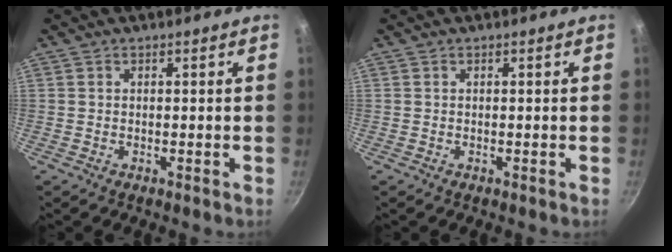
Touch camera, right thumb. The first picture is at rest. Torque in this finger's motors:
{"motor_torque": [0.00, 0.00, 0.00, 0.00, 0.00]}